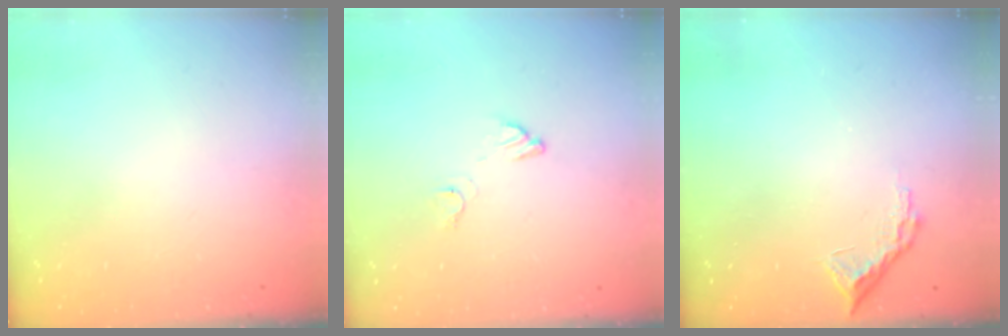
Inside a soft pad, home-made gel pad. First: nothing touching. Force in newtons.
{"total": 4.1, "press": 4.1, "slide": 0.2}
{"total": 7.4, "press": 7.4, "slide": 0.3}